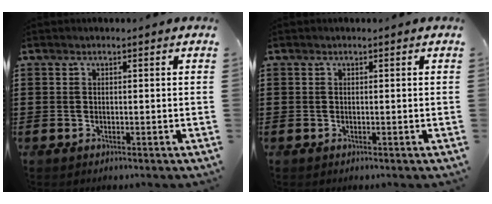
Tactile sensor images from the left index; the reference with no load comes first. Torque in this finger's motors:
{"motor_torque": [0.00, 0.00, 0.00, 0.00]}